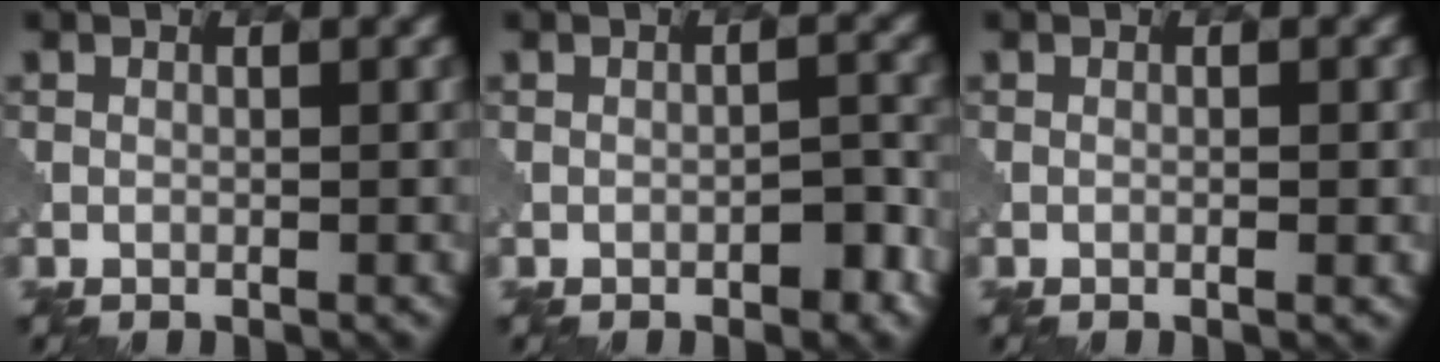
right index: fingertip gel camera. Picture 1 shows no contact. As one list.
[{"total": 2.1, "force": [-1.1, 0.8, 1.5], "torque": [-0.017, 0.006, -0.015]}, {"total": 0.8, "force": [-0.2, 0.0, 0.8], "torque": [-0.011, 0.000, -0.003]}]